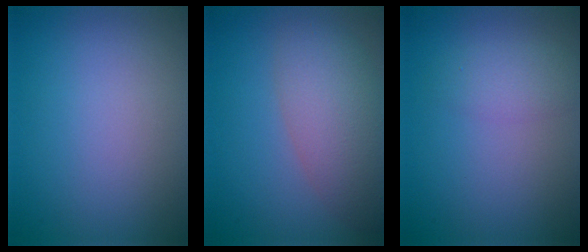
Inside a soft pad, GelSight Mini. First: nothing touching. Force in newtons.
{"total": 6.1, "press": 6.1, "slide": 0.5}
{"total": 1.9, "press": 1.9, "slide": 0.1}